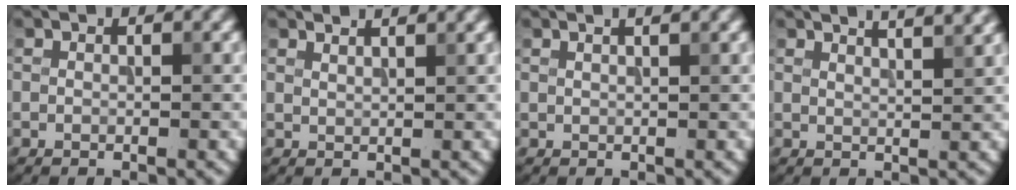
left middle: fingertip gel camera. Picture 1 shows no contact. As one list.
[{"total": 2.9, "force": [2.3, 1.0, 1.4], "torque": [0.000, 0.015, 0.009]}, {"total": 2.5, "force": [1.6, 1.0, 1.6], "torque": [-0.007, 0.007, -0.002]}, {"total": 5.3, "force": [4.1, 1.9, 2.9], "torque": [-0.005, 0.038, 0.019]}]